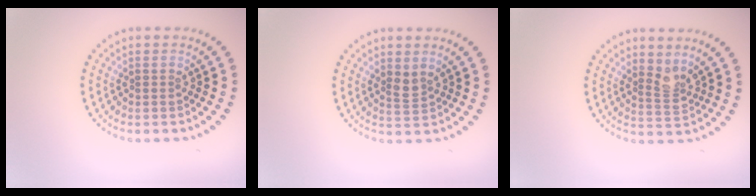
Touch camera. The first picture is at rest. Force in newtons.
{"total": 1.5, "press": 1.2, "slide": 1.0}
{"total": 2.1, "press": 1.5, "slide": 1.4}